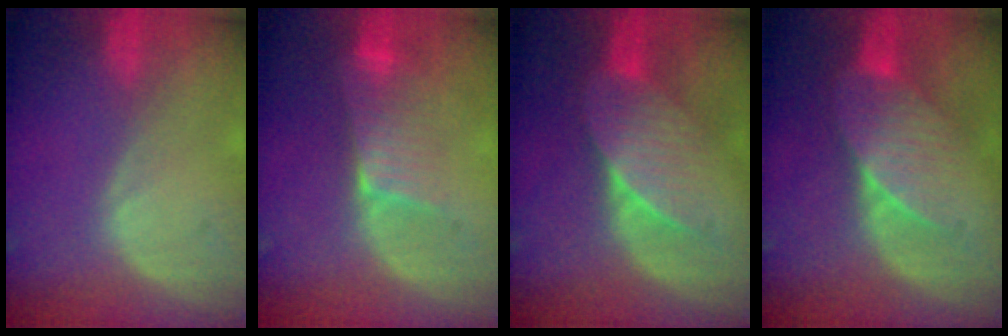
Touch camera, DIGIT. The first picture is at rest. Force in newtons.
{"total": 6.3, "press": 5.5, "slide": 3.1}
{"total": 7.2, "press": 6.7, "slide": 2.6}
{"total": 7.4, "press": 6.9, "slide": 2.5}